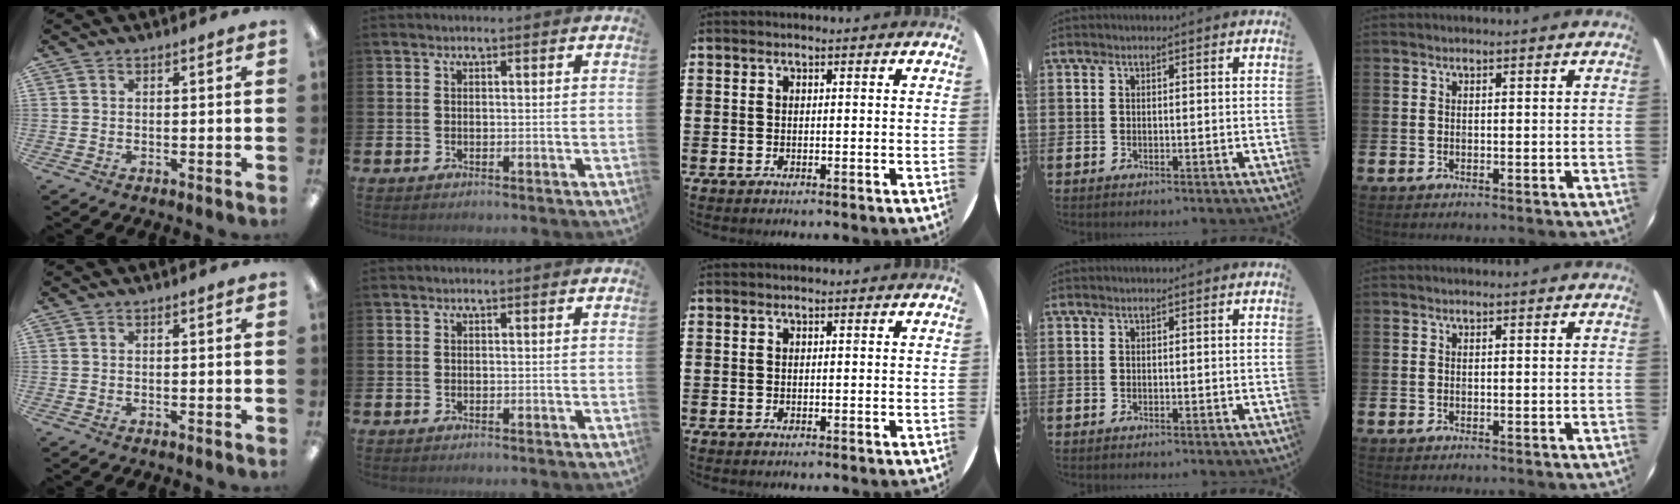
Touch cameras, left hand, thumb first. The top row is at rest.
{}